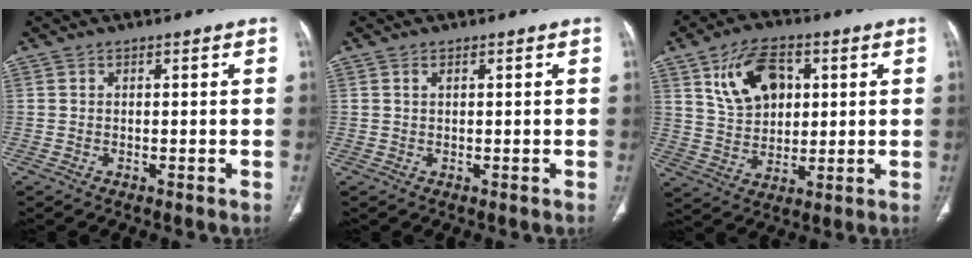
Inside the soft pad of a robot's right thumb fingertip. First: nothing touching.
{"total": 0.7, "force": [0.4, 0.3, 0.5], "torque": [-0.012, 0.001, 0.007]}
{"total": 12.2, "force": [4.3, 8.0, 8.2], "torque": [-0.115, -0.008, 0.083]}